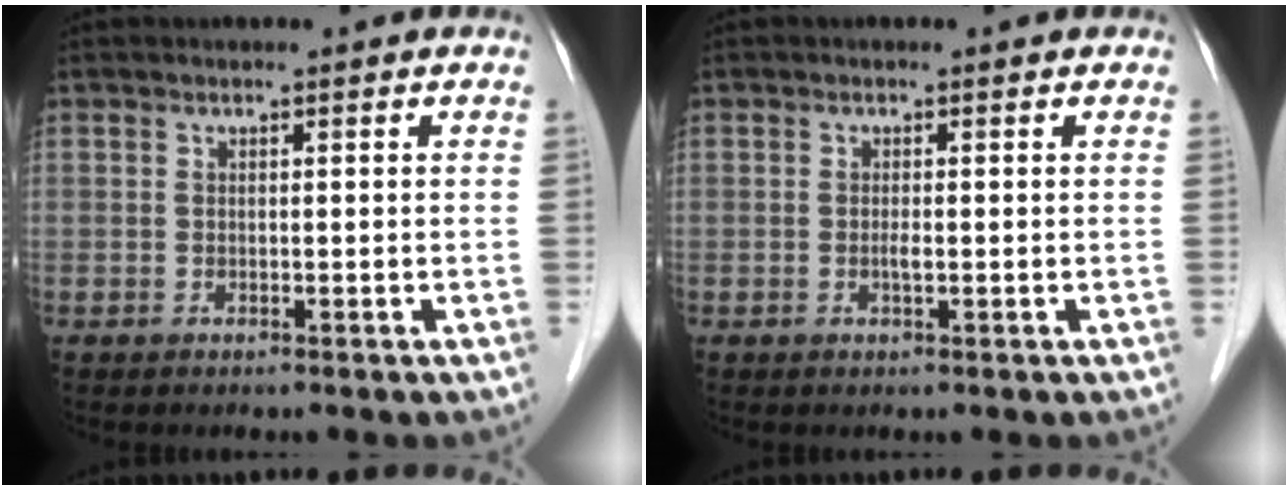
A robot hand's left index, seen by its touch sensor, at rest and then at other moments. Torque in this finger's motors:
{"motor_torque": [0.35, 0.24, 0.02, 0.00]}